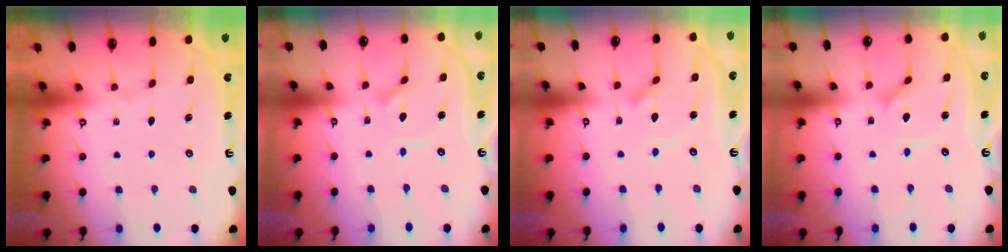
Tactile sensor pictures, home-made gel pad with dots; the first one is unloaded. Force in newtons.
{"total": 2.8, "press": 2.8, "slide": 0.3}
{"total": 2.1, "press": 2.1, "slide": 0.1}
{"total": 1.9, "press": 1.9, "slide": 0.2}